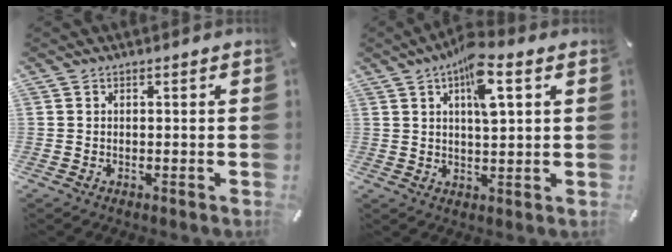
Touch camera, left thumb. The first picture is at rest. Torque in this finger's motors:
{"motor_torque": [2.01, 2.35, 1.38, -1.03, 0.43]}